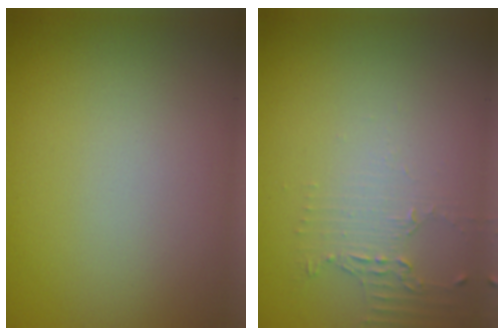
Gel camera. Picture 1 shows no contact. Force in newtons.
{"total": 2.0, "press": 1.4, "slide": 1.4}